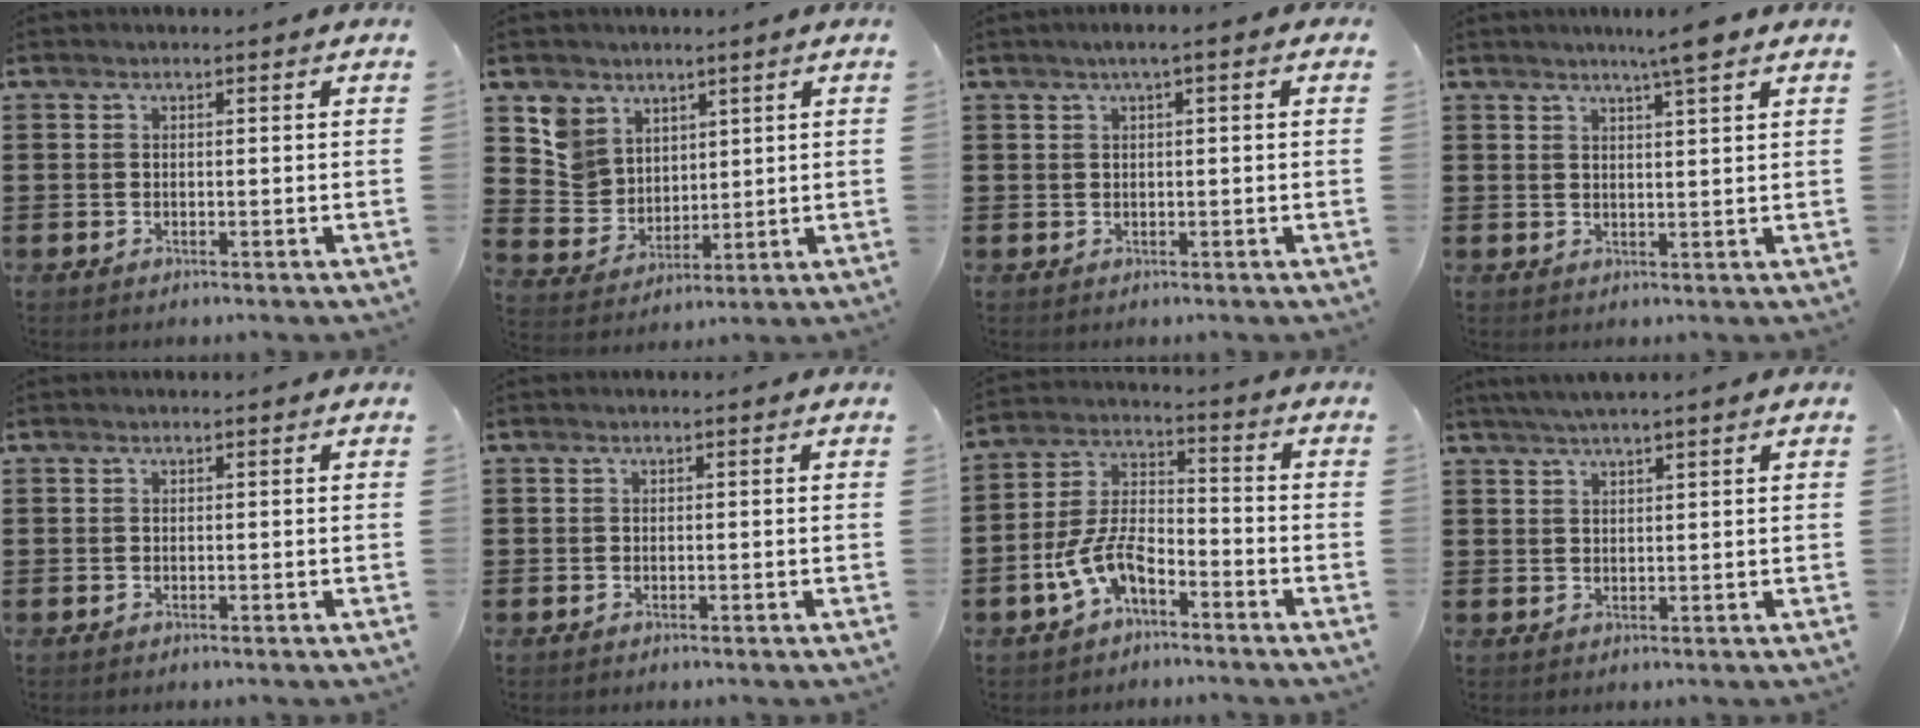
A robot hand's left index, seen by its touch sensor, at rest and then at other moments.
{"total": 6.5, "force": [4.1, 5.1, 0.0], "torque": [-0.037, -0.011, 0.082]}
{"total": 1.7, "force": [0.4, 0.0, 1.7], "torque": [-0.031, -0.002, 0.008]}
{"total": 4.6, "force": [3.5, -0.5, 3.0], "torque": [-0.055, 0.001, 0.059]}
{"total": 0.0}
{"total": 0.0}
{"total": 7.9, "force": [-4.5, 3.5, 5.5], "torque": [-0.133, 0.001, -0.091]}
{"total": 2.4, "force": [2.0, -0.4, 1.3], "torque": [-0.028, -0.001, 0.038]}